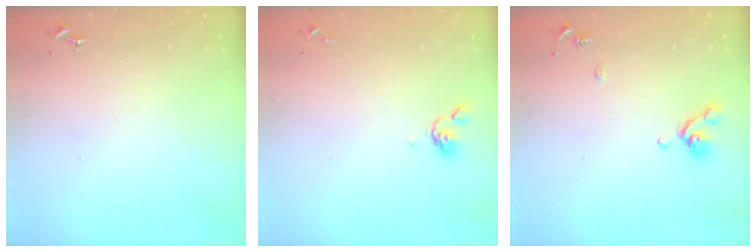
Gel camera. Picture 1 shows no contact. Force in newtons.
{"total": 5.2, "press": 5.1, "slide": 1.1}
{"total": 8.5, "press": 8.4, "slide": 1.4}